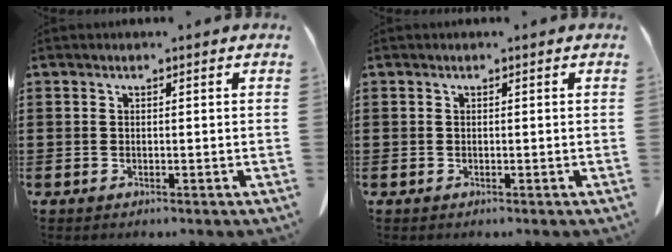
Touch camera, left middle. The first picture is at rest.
{"total": 0.0}